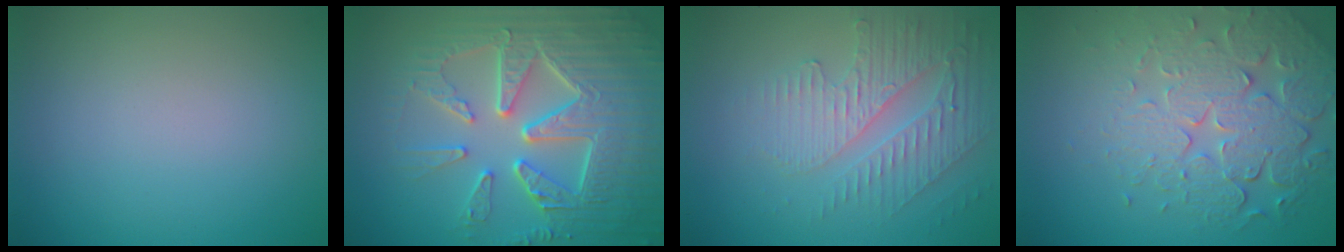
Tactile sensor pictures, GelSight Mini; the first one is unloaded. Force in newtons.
{"total": 8.9, "press": 6.3, "slide": 6.3}
{"total": 3.9, "press": 3.5, "slide": 1.7}
{"total": 6.9, "press": 5.2, "slide": 4.6}